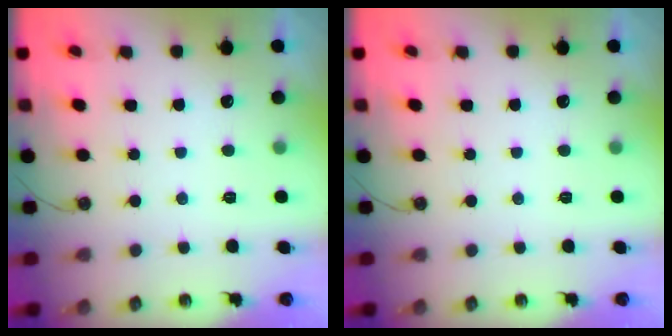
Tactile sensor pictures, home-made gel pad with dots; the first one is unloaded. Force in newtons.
{"total": 0.0}